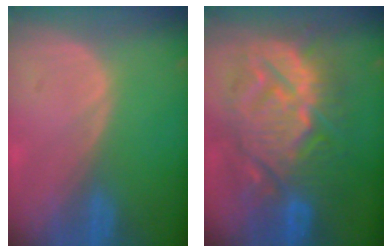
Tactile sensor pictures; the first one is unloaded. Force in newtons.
{"total": 13.9, "press": 13.9, "slide": 1.3}